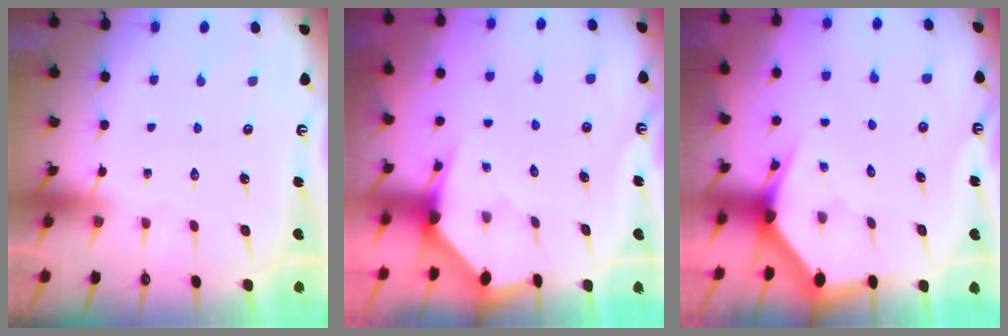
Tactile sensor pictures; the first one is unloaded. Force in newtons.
{"total": 3.2, "press": 3.2, "slide": 0.1}
{"total": 3.0, "press": 3.0, "slide": 0.0}